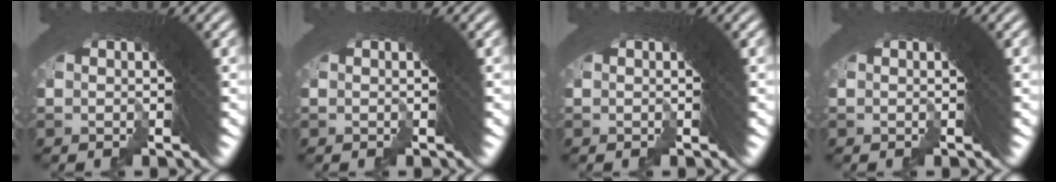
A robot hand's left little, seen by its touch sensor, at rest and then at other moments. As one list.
[{"total": 0.0}, {"total": 0.0}, {"total": 0.0}]